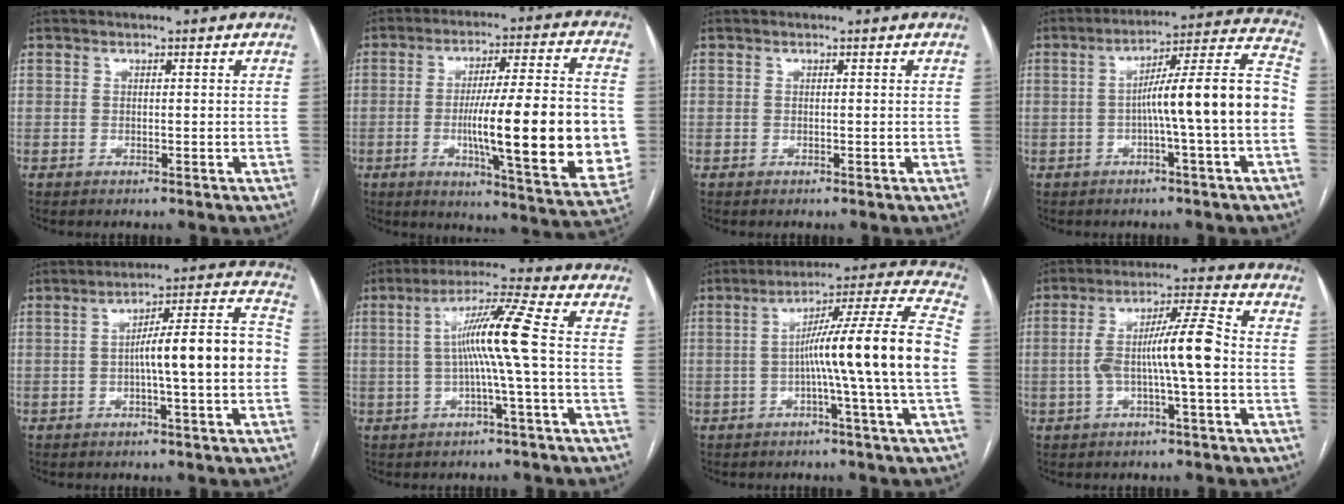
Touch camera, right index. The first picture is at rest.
{"total": 22.7, "force": [-2.7, 2.4, 22.4], "torque": [-0.283, -0.001, -0.033]}
{"total": 0.0}
{"total": 14.5, "force": [-2.2, -0.5, 14.3], "torque": [-0.208, 0.030, -0.040]}
{"total": 12.5, "force": [-1.6, 0.8, 12.3], "torque": [-0.180, 0.031, -0.026]}
{"total": 9.1, "force": [-0.1, -1.5, 9.0], "torque": [-0.163, 0.013, 0.000]}
{"total": 16.0, "force": [-2.1, -2.2, 15.7], "torque": [-0.232, 0.012, -0.043]}
{"total": 10.0, "force": [-1.0, 0.4, 10.0], "torque": [-0.181, 0.025, -0.022]}